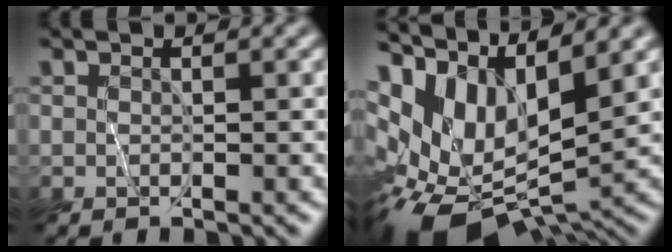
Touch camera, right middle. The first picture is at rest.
{"total": 10.0, "force": [0.5, 5.4, 8.4], "torque": [-0.165, -0.002, 0.018]}